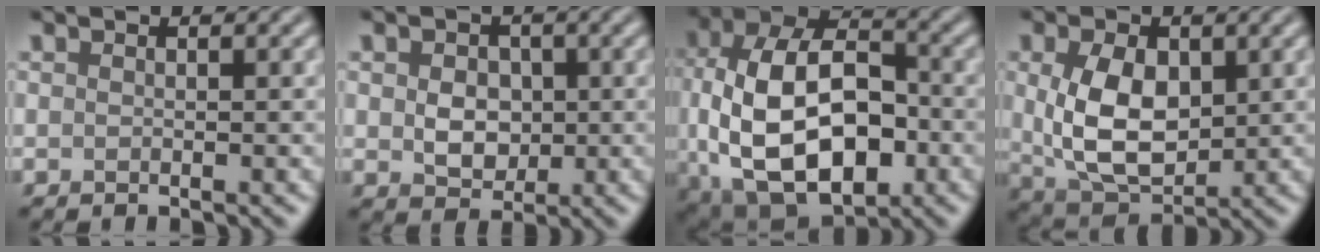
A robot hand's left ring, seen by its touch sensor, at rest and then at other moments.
{"total": 3.4, "force": [0.1, 2.7, 2.2], "torque": [-0.038, -0.003, 0.000]}
{"total": 14.7, "force": [-1.9, 9.2, 11.4], "torque": [-0.213, -0.014, -0.025]}
{"total": 7.1, "force": [0.6, 4.5, 5.4], "torque": [-0.110, -0.002, 0.017]}